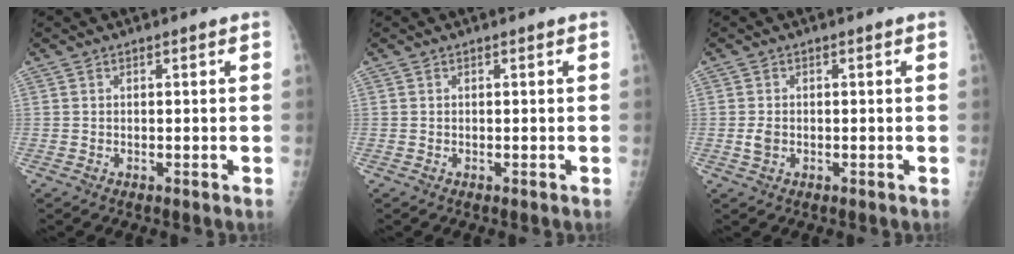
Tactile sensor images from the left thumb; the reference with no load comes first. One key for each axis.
{"total": 0.0}
{"total": 2.1, "fx": -0.4, "fy": 1.5, "fz": 1.4, "tx": -0.029, "ty": 0.002, "tz": -0.007}